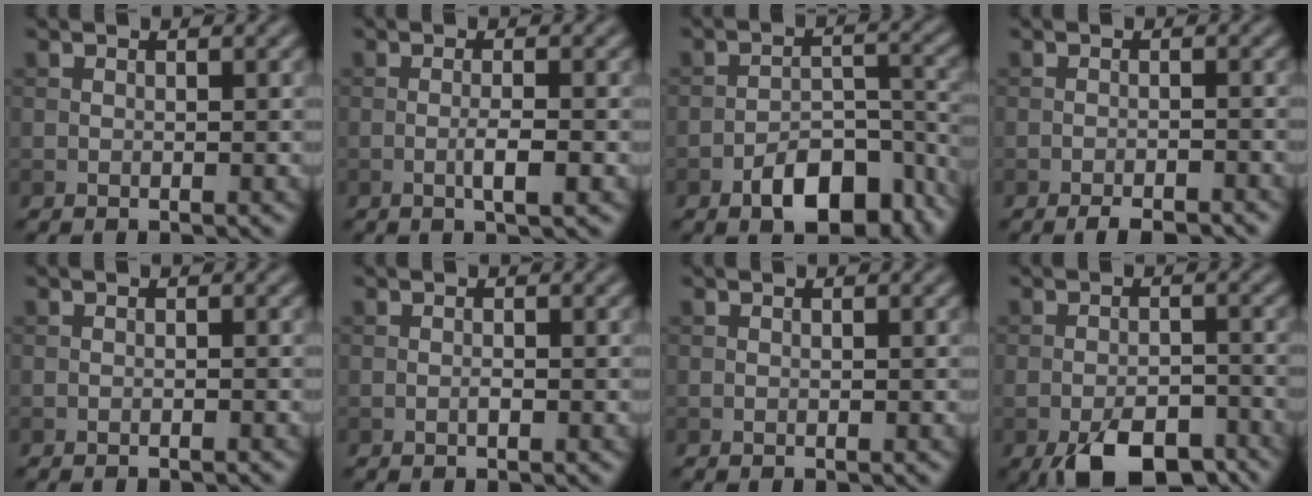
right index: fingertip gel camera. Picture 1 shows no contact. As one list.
[{"total": 2.2, "force": [-0.7, 0.3, 2.1], "torque": [-0.036, 0.002, -0.014]}, {"total": 7.8, "force": [-4.9, 3.7, 4.8], "torque": [-0.064, 0.003, -0.083]}, {"total": 2.6, "force": [-2.2, 0.5, 1.4], "torque": [-0.022, 0.001, -0.034]}, {"total": 0.8, "force": [-0.7, 0.1, 0.3], "torque": [0.001, 0.001, -0.013]}, {"total": 0.5, "force": [-0.2, 0.1, 0.5], "torque": [-0.009, 0.000, -0.005]}, {"total": 0.0}, {"total": 7.6, "force": [-4.8, 3.2, 4.9], "torque": [-0.077, -0.014, -0.075]}]